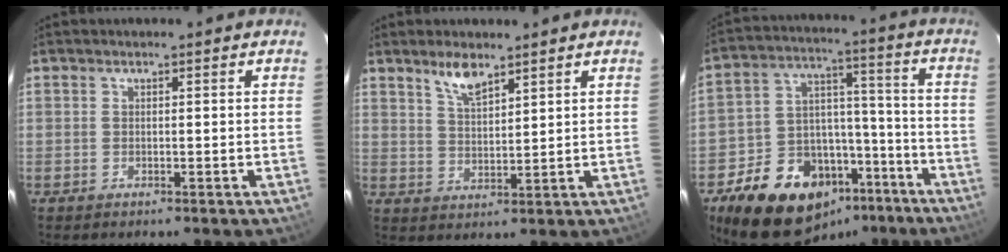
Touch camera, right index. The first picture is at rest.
{"total": 5.2, "force": [4.0, 1.4, 3.0], "torque": [-0.055, -0.001, 0.078]}
{"total": 20.5, "force": [-13.6, 12.9, 8.3], "torque": [-0.177, 0.060, -0.184]}